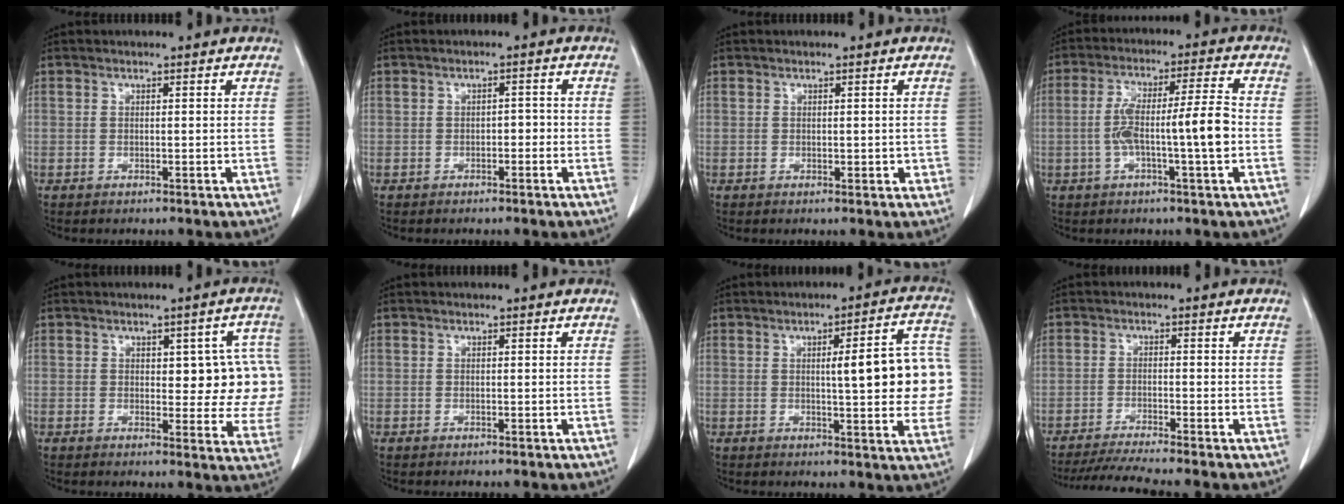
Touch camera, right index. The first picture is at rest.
{"total": 1.5, "force": [-0.6, 0.9, 1.0], "torque": [-0.010, 0.005, -0.009]}
{"total": 1.7, "force": [-0.1, 1.0, 1.3], "torque": [-0.014, 0.002, 0.003]}
{"total": 9.9, "force": [-1.8, 0.4, 9.7], "torque": [-0.178, 0.021, -0.032]}
{"total": 9.6, "force": [1.2, 4.4, 8.5], "torque": [-0.072, 0.016, 0.015]}
{"total": 0.0}
{"total": 13.2, "force": [0.8, 2.5, 12.9], "torque": [-0.147, 0.024, 0.006]}
{"total": 7.0, "force": [-6.1, -1.5, 3.0], "torque": [-0.046, -0.023, -0.105]}